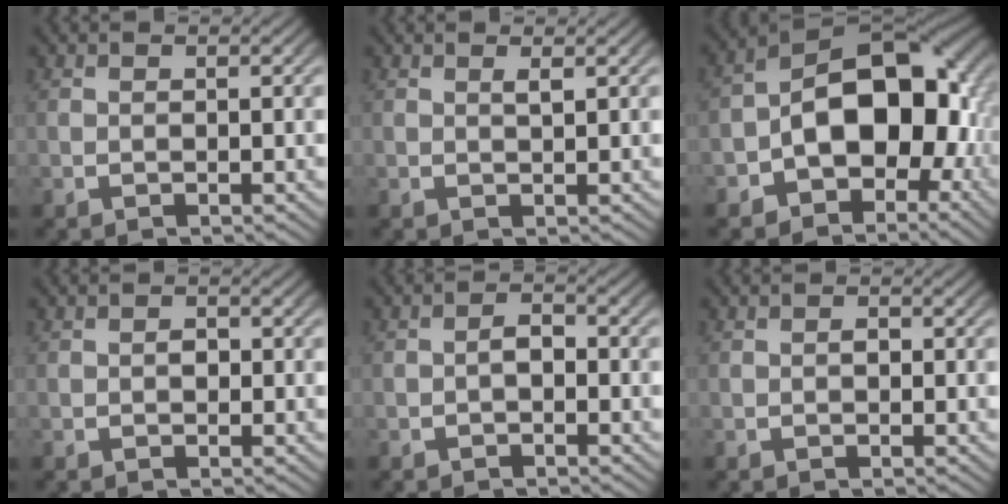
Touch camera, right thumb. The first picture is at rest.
{"total": 0.8, "force": [0.5, 0.0, 0.5], "torque": [-0.012, 0.000, 0.012]}
{"total": 14.2, "force": [-1.6, 9.2, 10.7], "torque": [-0.163, -0.033, -0.014]}
{"total": 0.8, "force": [-0.2, 0.7, 0.5], "torque": [-0.011, -0.002, -0.005]}
{"total": 1.6, "force": [-0.7, 1.0, 1.0], "torque": [-0.019, 0.000, -0.014]}
{"total": 0.6, "force": [-0.2, 0.5, 0.4], "torque": [-0.007, 0.001, -0.005]}